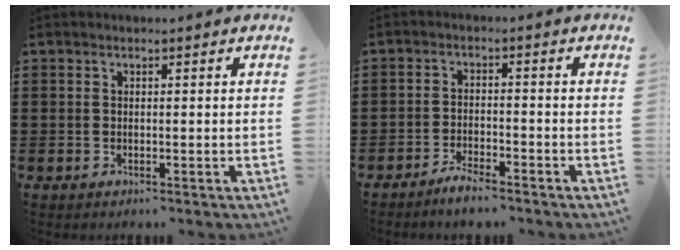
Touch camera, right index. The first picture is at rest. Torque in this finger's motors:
{"motor_torque": [0.16, 0.33, 0.20, 0.03]}